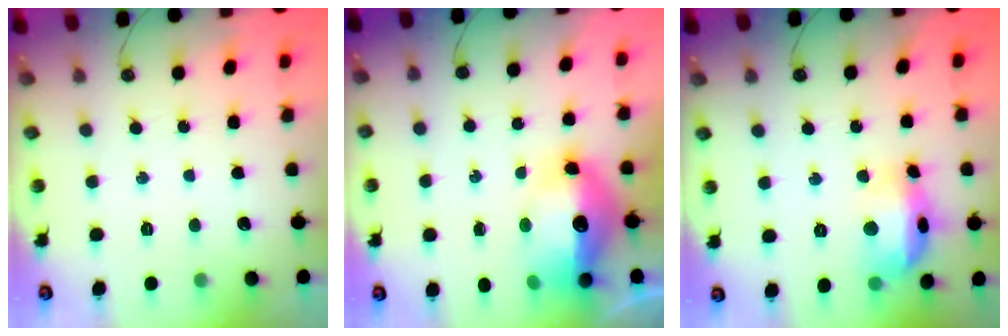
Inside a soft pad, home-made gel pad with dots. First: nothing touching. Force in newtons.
{"total": 15.9, "press": 15.3, "slide": 4.2}
{"total": 15.0, "press": 15.0, "slide": 1.3}